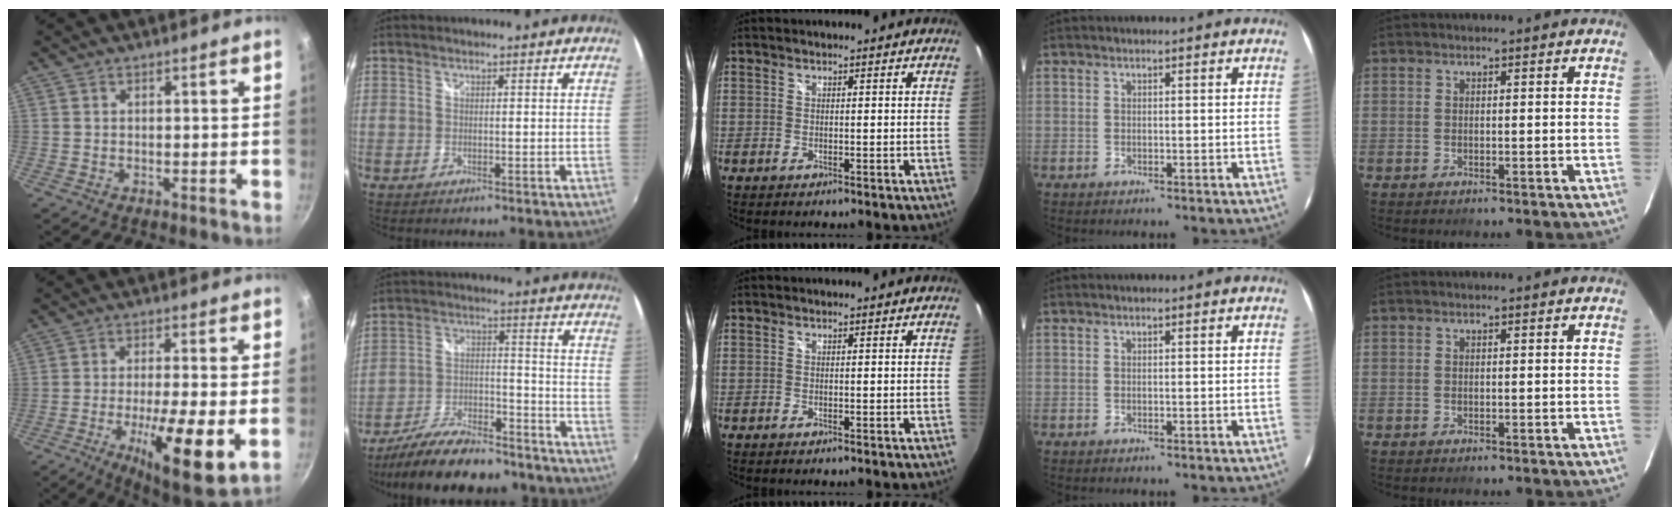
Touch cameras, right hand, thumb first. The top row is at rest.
{"thumb": {"total": 15.8, "force": [-4.3, 3.7, 14.8], "torque": [-0.233, 0.003, -0.067]}, "index": {"total": 20.5, "force": [-17.1, 6.7, 9.2], "torque": [-0.172, 0.000, -0.246]}}